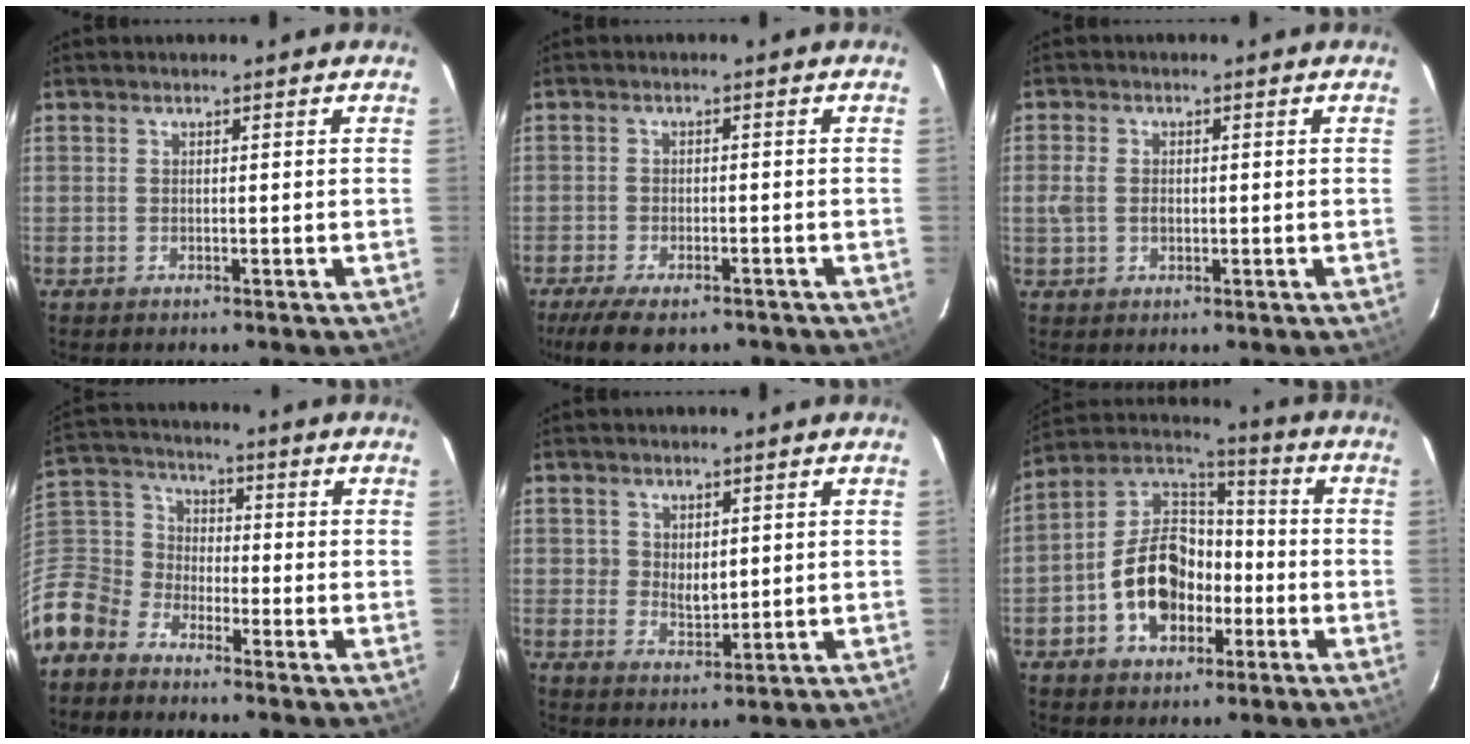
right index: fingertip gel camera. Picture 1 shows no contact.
{"total": 9.5, "force": [-7.2, 3.4, 5.1], "torque": [-0.117, -0.024, -0.117]}
{"total": 3.5, "force": [-0.3, 2.4, 2.5], "torque": [-0.056, 0.003, -0.004]}
{"total": 11.5, "force": [-8.0, 7.7, 3.0], "torque": [-0.095, 0.025, -0.178]}
{"total": 3.4, "force": [1.0, 2.6, 1.8], "torque": [-0.030, -0.002, 0.021]}
{"total": 14.2, "force": [-4.7, 9.5, 9.4], "torque": [-0.191, 0.031, -0.073]}